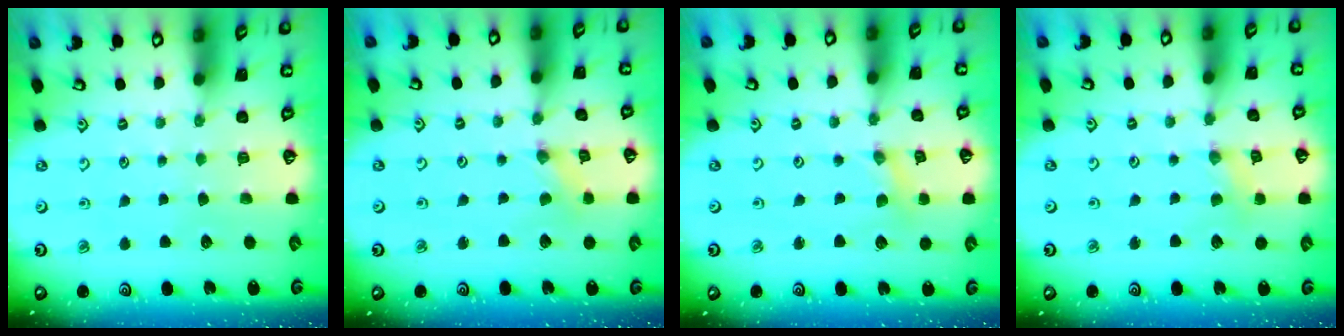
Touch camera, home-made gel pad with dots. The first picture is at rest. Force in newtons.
{"total": 0.0}
{"total": 0.6, "press": 0.6, "slide": 0.1}
{"total": 2.5, "press": 2.5, "slide": 0.4}